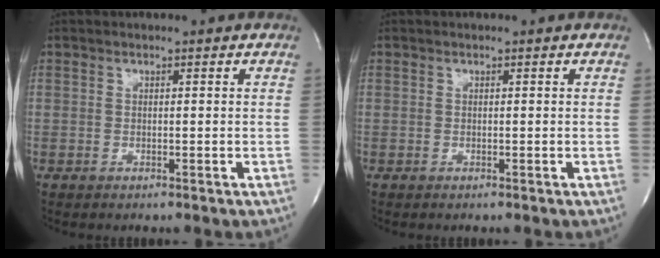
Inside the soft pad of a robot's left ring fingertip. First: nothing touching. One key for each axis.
{"total": 0.0}